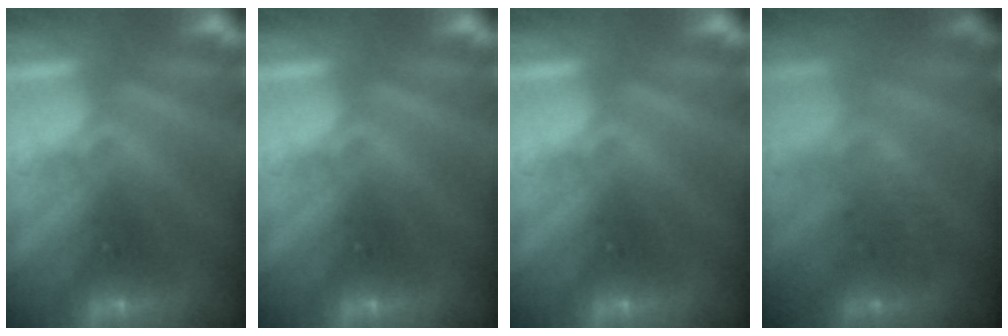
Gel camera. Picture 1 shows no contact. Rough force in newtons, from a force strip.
{"total": 0.0}
{"total": 0.0}
{"total": 2.5}